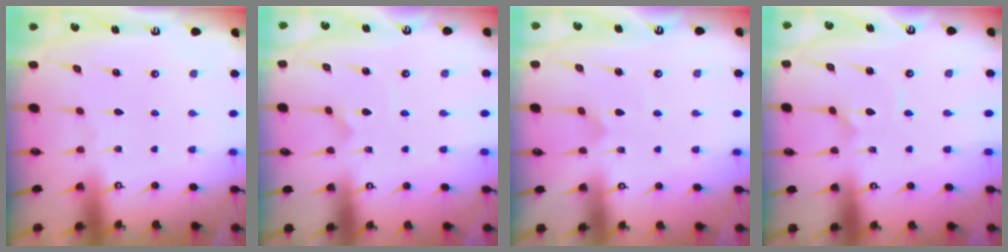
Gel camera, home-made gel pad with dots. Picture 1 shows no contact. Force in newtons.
{"total": 2.0, "press": 2.0, "slide": 0.1}
{"total": 2.9, "press": 2.9, "slide": 0.2}
{"total": 2.4, "press": 2.4, "slide": 0.1}